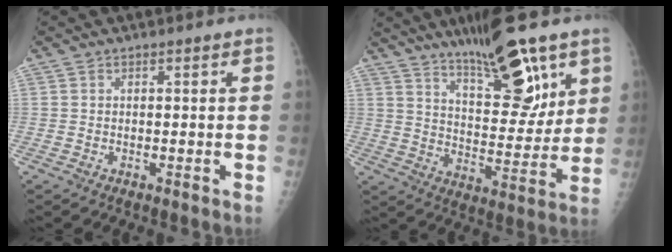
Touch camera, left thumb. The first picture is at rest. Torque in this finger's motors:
{"motor_torque": [0.47, 0.49, 0.29, -0.07, 0.10]}